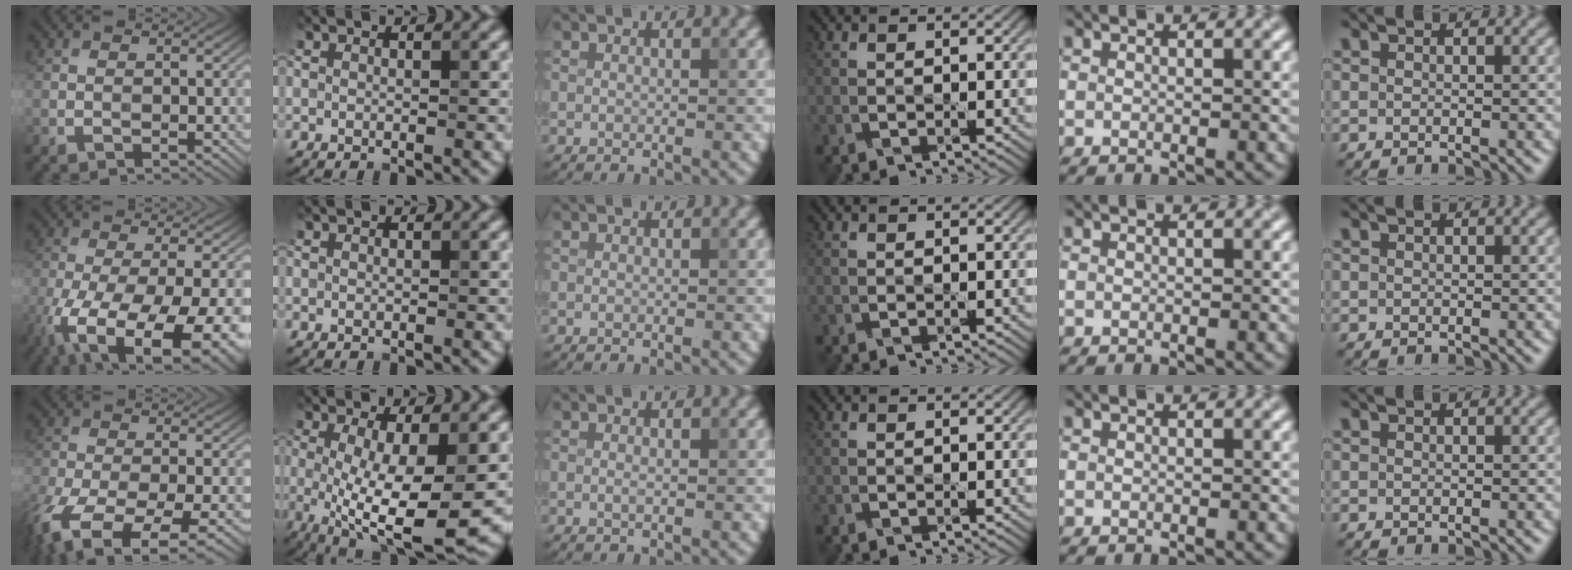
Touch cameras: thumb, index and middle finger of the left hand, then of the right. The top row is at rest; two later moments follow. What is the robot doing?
{"motion": "pour", "object": "bucket"}